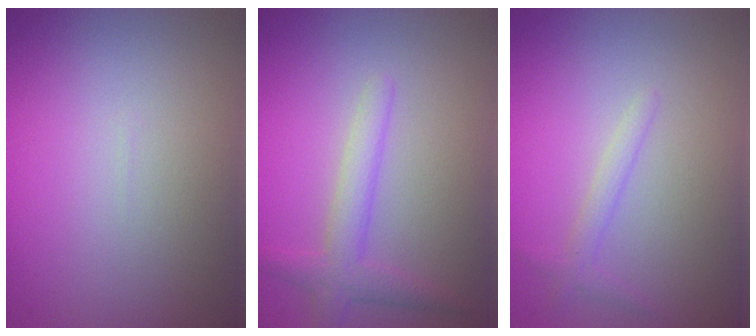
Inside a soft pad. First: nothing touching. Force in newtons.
{"total": 2.8, "press": 2.7, "slide": 0.2}
{"total": 1.3, "press": 1.3, "slide": 0.0}